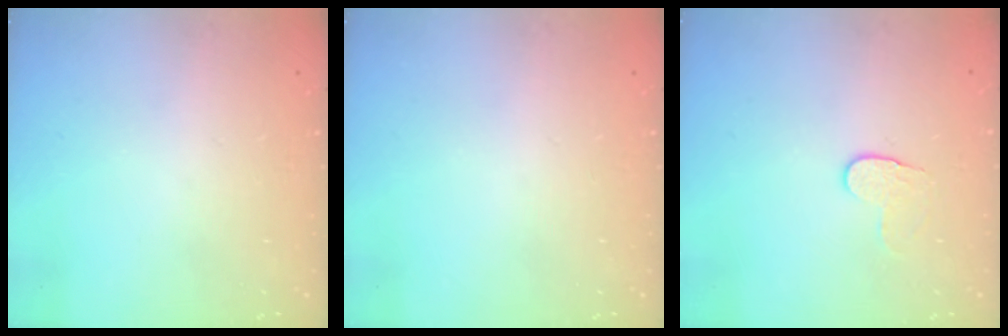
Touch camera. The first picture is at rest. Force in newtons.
{"total": 0.0}
{"total": 4.0, "press": 4.0, "slide": 0.5}